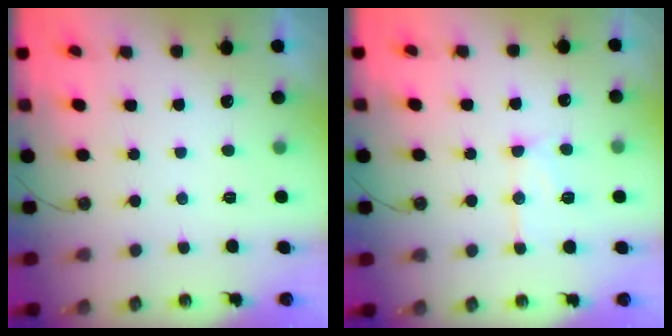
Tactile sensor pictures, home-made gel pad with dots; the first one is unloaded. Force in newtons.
{"total": 11.1, "press": 11.1, "slide": 1.0}